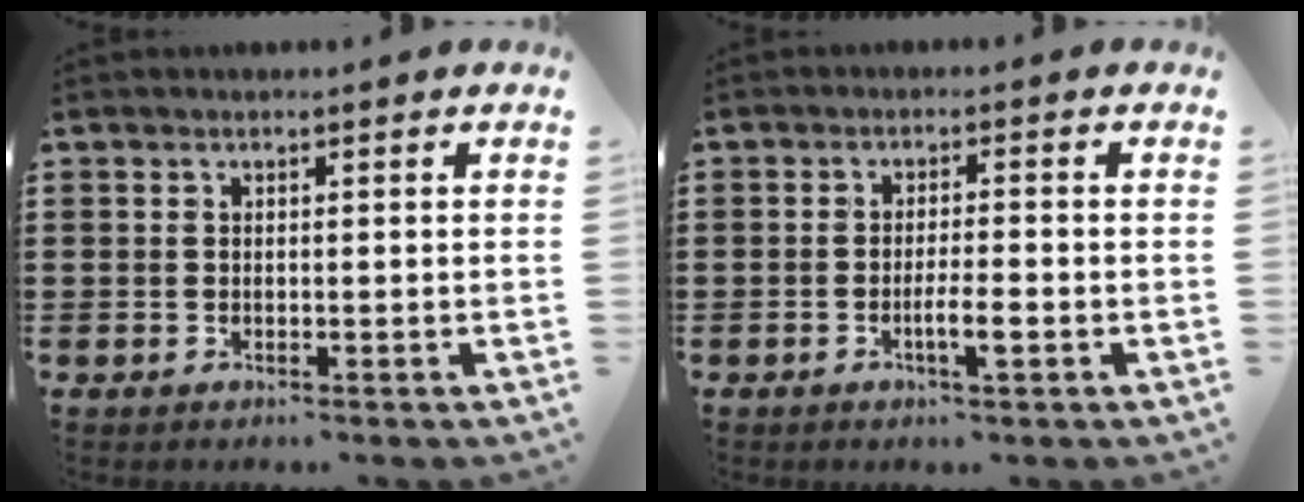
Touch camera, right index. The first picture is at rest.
{"total": 3.6, "force": [-1.5, 0.2, 3.2], "torque": [-0.057, -0.004, -0.027]}